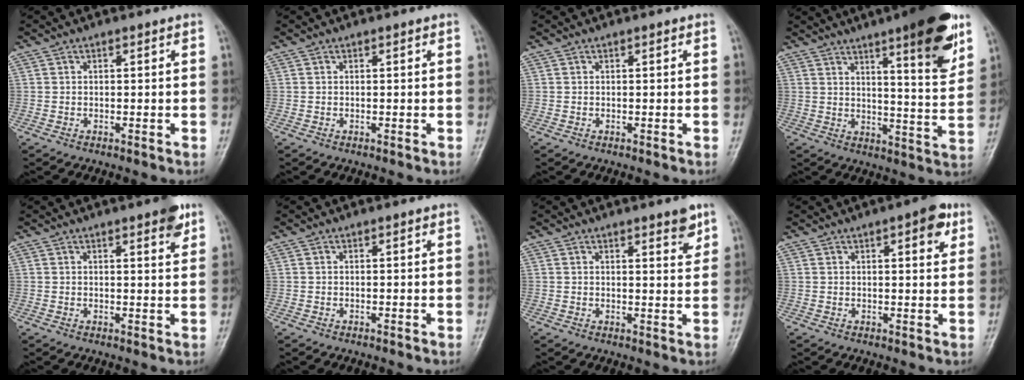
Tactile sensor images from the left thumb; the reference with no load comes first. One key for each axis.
{"total": 0.0}
{"total": 0.0}
{"total": 16.5, "fx": 9.4, "fy": 3.0, "fz": 13.2, "tx": -0.161, "ty": -0.049, "tz": 0.134}
{"total": 4.2, "fx": 2.5, "fy": 1.0, "fz": 3.2, "tx": -0.035, "ty": -0.012, "tz": 0.029}
{"total": 0.0}
{"total": 4.2, "fx": 2.7, "fy": 1.1, "fz": 3.0, "tx": -0.031, "ty": -0.017, "tz": 0.034}
{"total": 5.2, "fx": 2.6, "fy": 1.7, "fz": 4.1, "tx": -0.041, "ty": -0.007, "tz": 0.028}